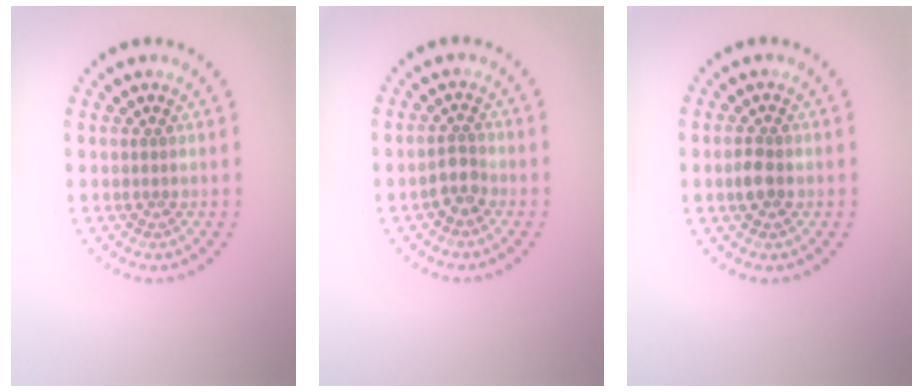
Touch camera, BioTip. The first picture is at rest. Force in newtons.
{"total": 1.8, "press": 1.5, "slide": 1.0}
{"total": 1.8, "press": 1.8, "slide": 0.1}